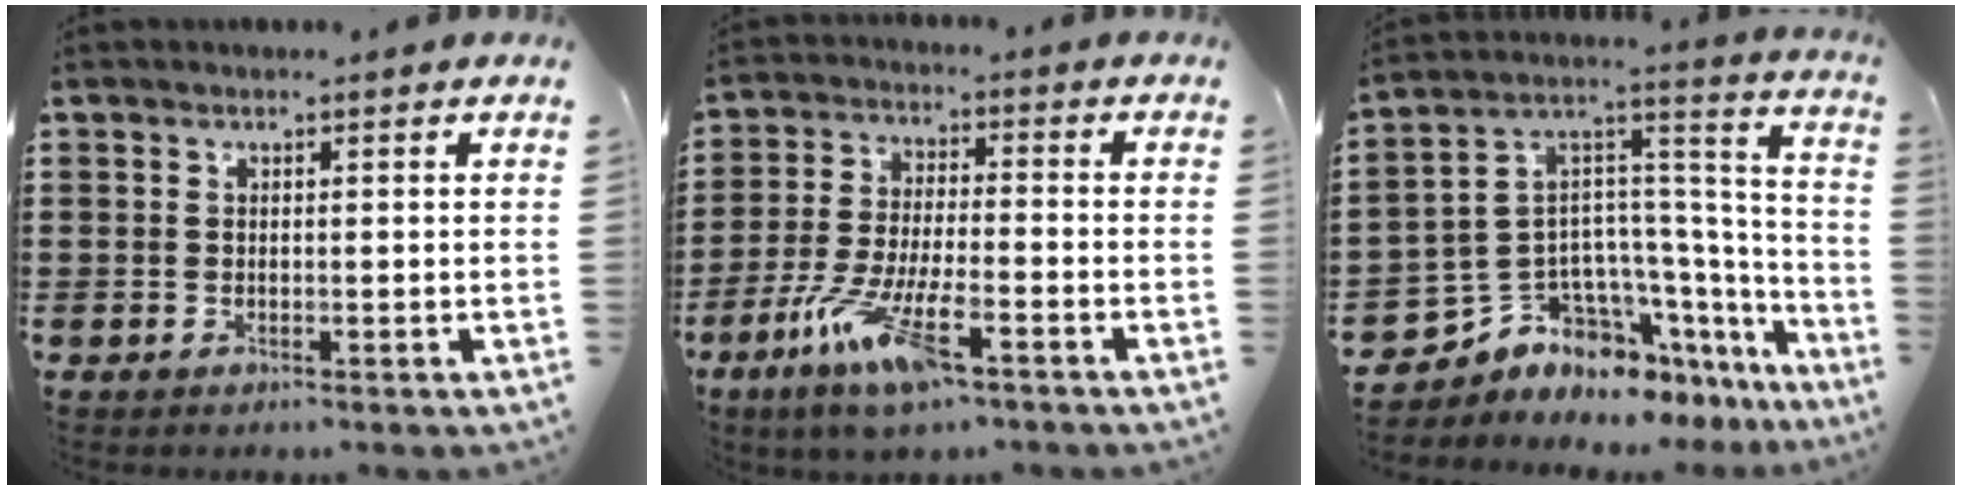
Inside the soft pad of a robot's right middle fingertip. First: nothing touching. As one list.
[{"total": 10.9, "force": [-6.4, 2.2, 8.5], "torque": [-0.184, -0.011, -0.122]}, {"total": 6.6, "force": [-5.1, 4.1, 1.1], "torque": [-0.051, -0.017, -0.102]}]